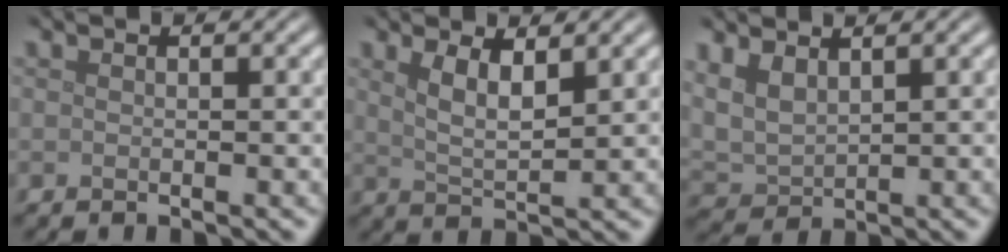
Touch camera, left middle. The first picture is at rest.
{"total": 3.3, "force": [1.7, 1.0, 2.7], "torque": [-0.055, -0.007, 0.036]}
{"total": 3.3, "force": [1.9, 1.7, 2.1], "torque": [-0.054, -0.001, 0.042]}